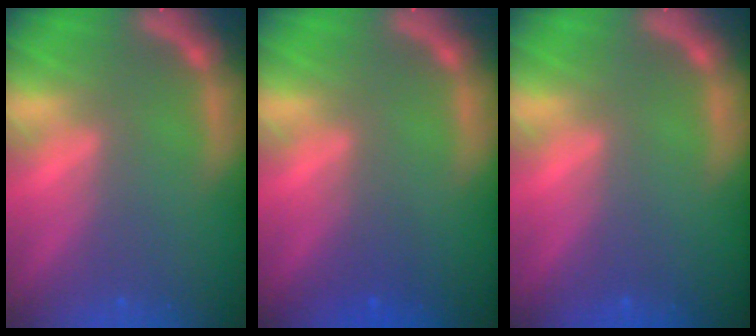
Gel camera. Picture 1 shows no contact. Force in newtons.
{"total": 1.5}
{"total": 0.0}